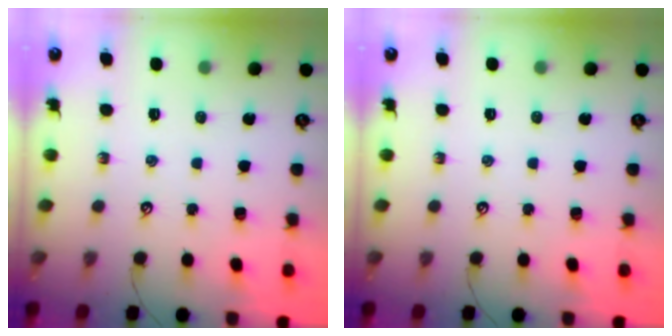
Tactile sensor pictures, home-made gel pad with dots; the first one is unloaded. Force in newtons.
{"total": 0.0}